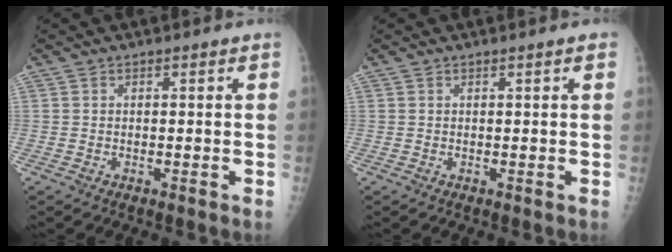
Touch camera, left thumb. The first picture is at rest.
{"total": 0.7, "force": [0.4, -0.1, 0.6], "torque": [-0.010, 0.000, 0.005]}